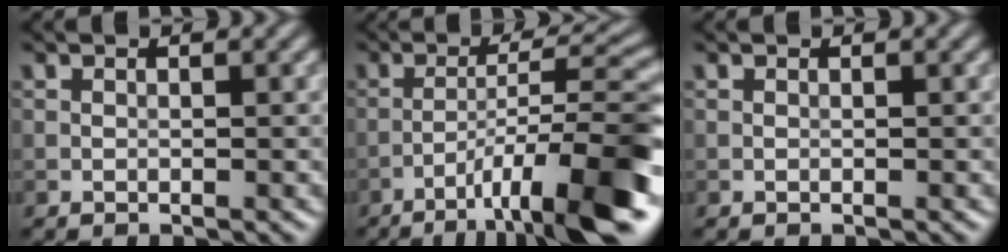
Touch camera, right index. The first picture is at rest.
{"total": 11.3, "force": [-6.1, 2.0, 9.2], "torque": [-0.138, 0.017, -0.091]}
{"total": 0.0}